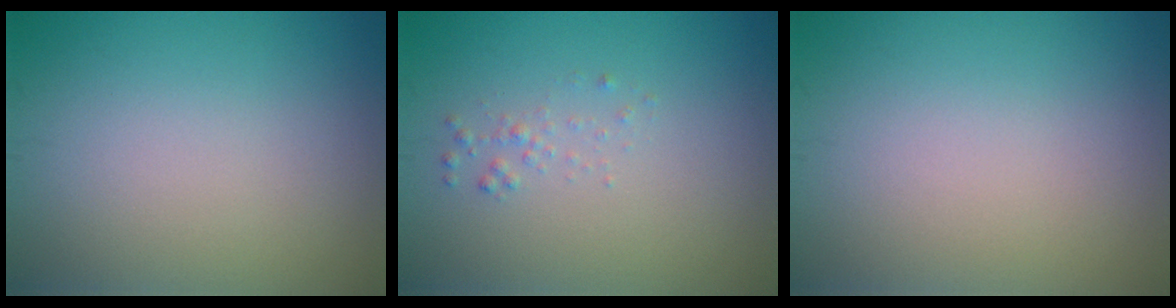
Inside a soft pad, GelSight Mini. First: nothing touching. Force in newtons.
{"total": 0.8, "press": 0.8, "slide": 0.1}
{"total": 0.0}